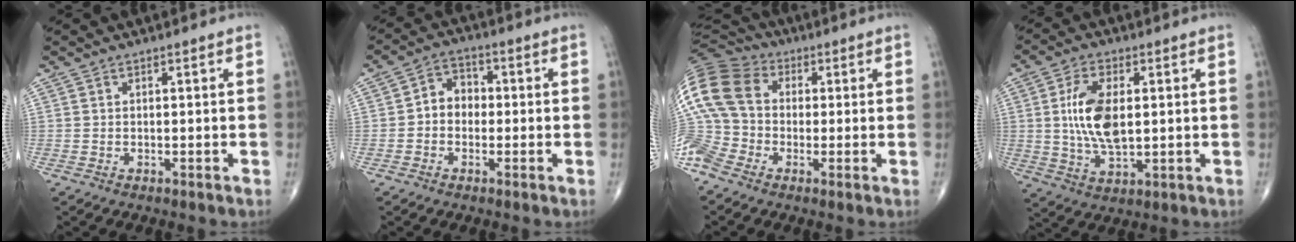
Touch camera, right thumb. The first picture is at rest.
{"total": 5.3, "force": [-0.6, 4.4, 3.0], "torque": [-0.027, 0.023, -0.023]}
{"total": 15.3, "force": [-1.6, 12.3, 8.9], "torque": [-0.218, 0.040, -0.045]}
{"total": 11.0, "force": [1.3, 5.5, 9.4], "torque": [-0.180, -0.008, 0.028]}